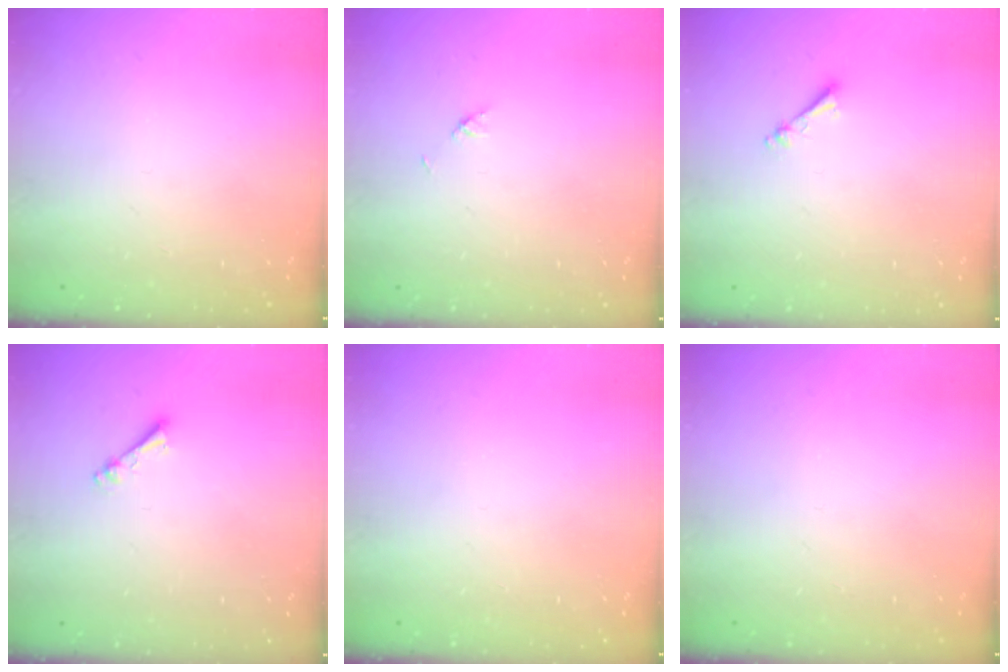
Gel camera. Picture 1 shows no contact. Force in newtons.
{"total": 2.1, "press": 2.1, "slide": 0.3}
{"total": 2.5, "press": 2.5, "slide": 0.3}
{"total": 2.5, "press": 2.4, "slide": 0.5}
{"total": 0.0}
{"total": 0.0}